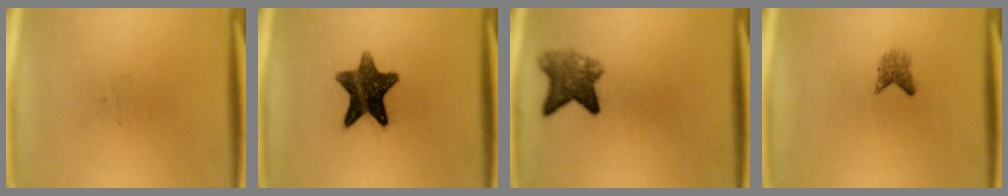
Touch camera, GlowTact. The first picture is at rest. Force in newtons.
{"total": 11.9}
{"total": 5.6}
{"total": 1.8}